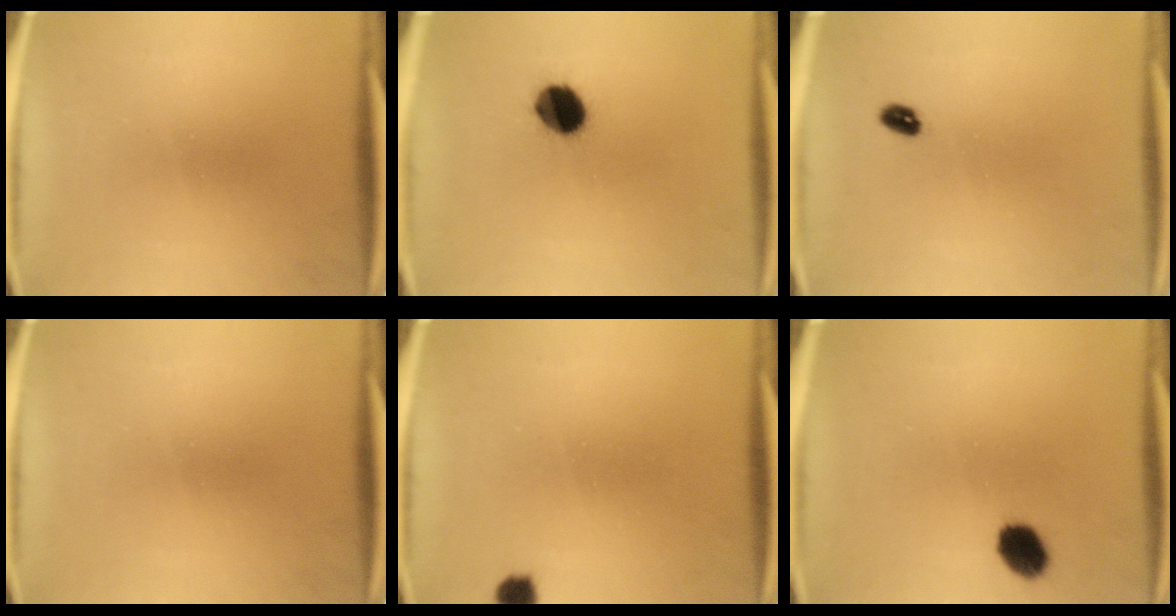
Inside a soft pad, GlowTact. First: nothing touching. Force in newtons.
{"total": 8.7}
{"total": 1.9}
{"total": 0.0}
{"total": 2.2}
{"total": 5.5}